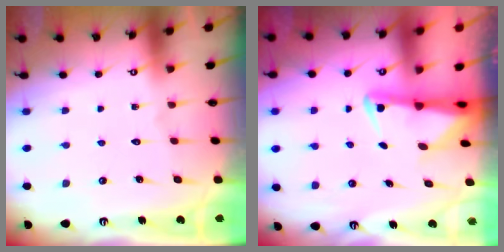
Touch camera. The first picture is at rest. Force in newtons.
{"total": 2.5, "press": 2.5, "slide": 0.5}